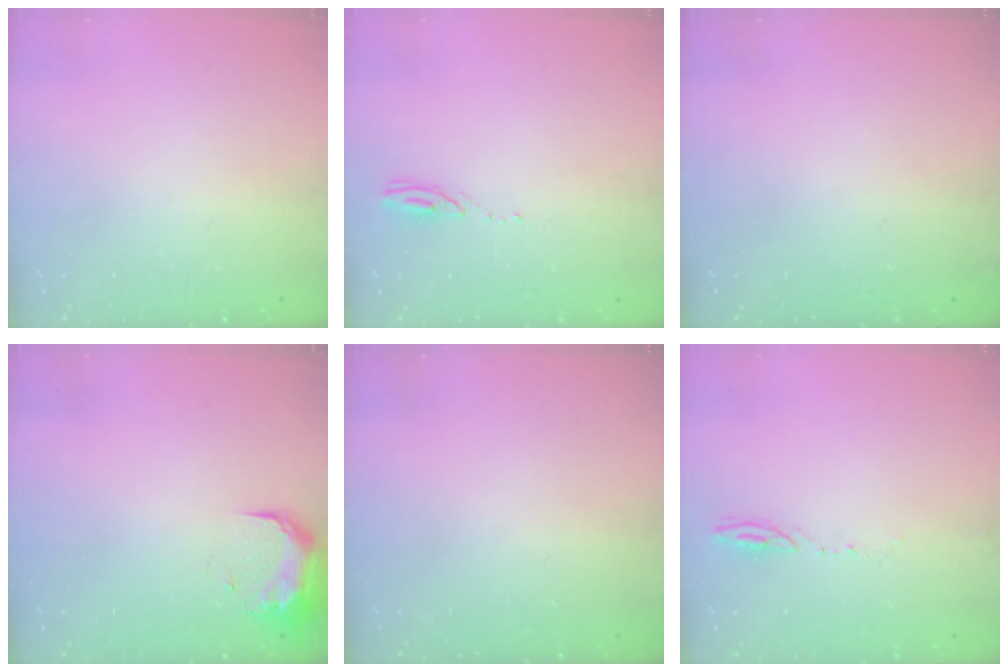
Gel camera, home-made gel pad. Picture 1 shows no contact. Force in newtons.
{"total": 3.4, "press": 3.3, "slide": 0.3}
{"total": 2.3, "press": 2.2, "slide": 0.8}
{"total": 9.1, "press": 9.0, "slide": 1.5}
{"total": 2.8, "press": 2.2, "slide": 1.7}
{"total": 4.7, "press": 4.7, "slide": 0.5}